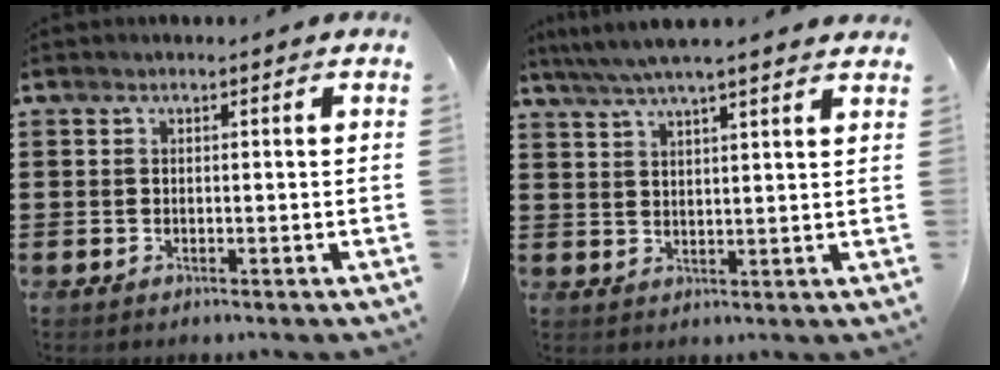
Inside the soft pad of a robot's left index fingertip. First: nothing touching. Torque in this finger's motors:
{"motor_torque": [1.10, -1.04, 0.63, 0.18]}